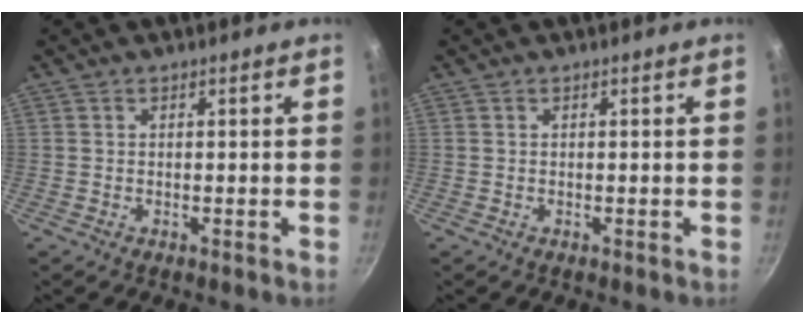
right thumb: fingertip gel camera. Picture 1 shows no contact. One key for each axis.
{"total": 0.0}